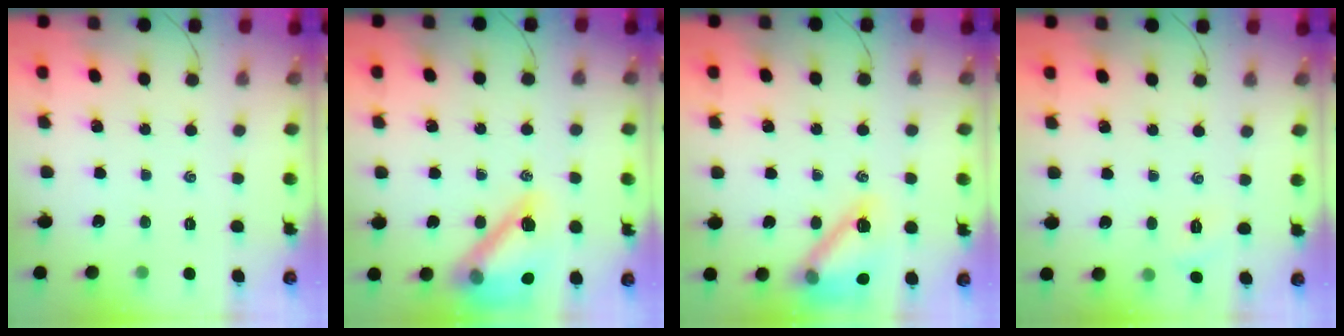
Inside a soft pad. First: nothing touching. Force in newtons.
{"total": 17.4, "press": 17.2, "slide": 2.4}
{"total": 15.0, "press": 15.0, "slide": 1.2}
{"total": 2.6, "press": 2.4, "slide": 0.8}